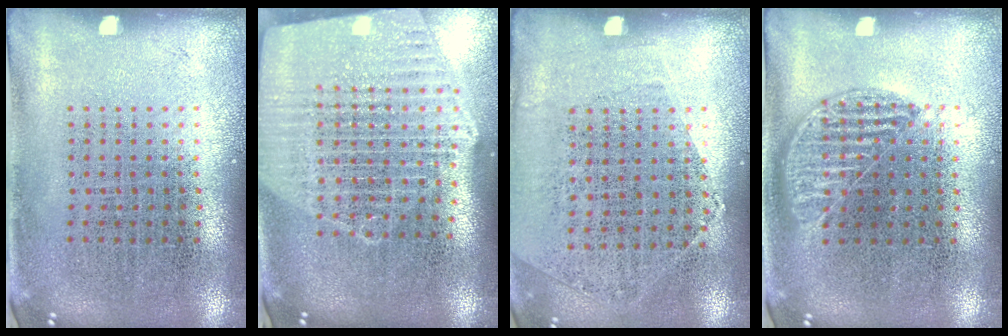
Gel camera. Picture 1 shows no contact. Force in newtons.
{"total": 2.6, "press": 2.2, "slide": 1.4}
{"total": 1.1, "press": 0.9, "slide": 0.7}
{"total": 1.0, "press": 0.8, "slide": 0.4}